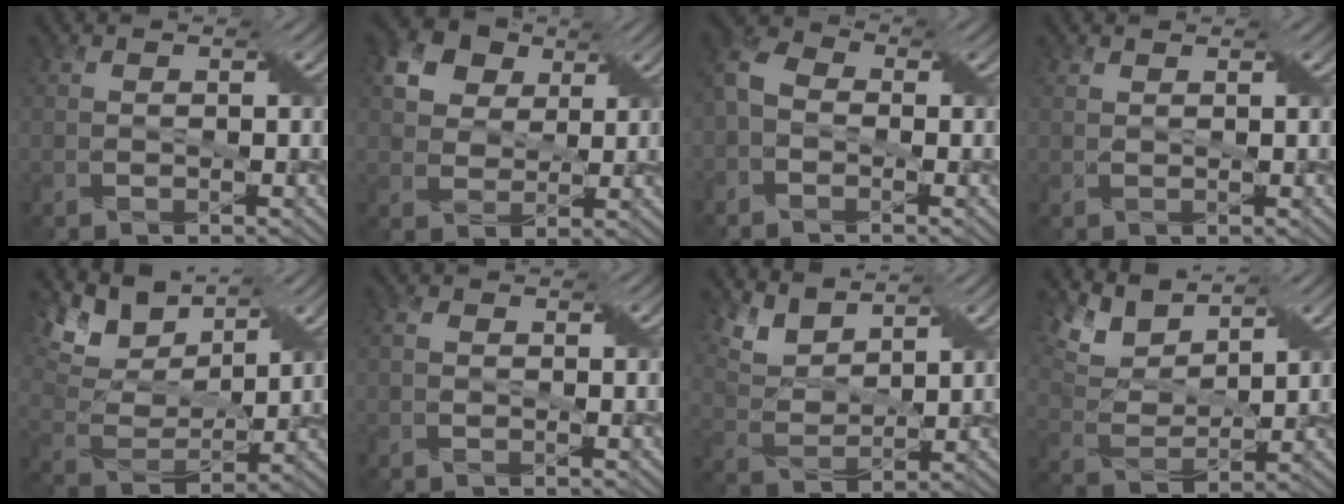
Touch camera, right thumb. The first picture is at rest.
{"total": 8.7, "force": [4.5, 6.3, 4.0], "torque": [-0.126, 0.019, 0.078]}
{"total": 5.0, "force": [-1.5, 3.7, 2.9], "torque": [-0.075, 0.004, -0.043]}
{"total": 0.7, "force": [0.6, 0.1, 0.1], "torque": [-0.006, 0.001, 0.014]}
{"total": 11.3, "force": [7.9, 5.1, 6.3], "torque": [-0.169, 0.014, 0.133]}
{"total": 1.3, "force": [-0.2, 1.1, 0.8], "torque": [-0.017, 0.005, -0.005]}
{"total": 5.9, "force": [4.7, 2.2, 2.9], "torque": [-0.080, 0.004, 0.095]}
{"total": 7.8, "force": [6.0, 2.9, 4.1], "torque": [-0.105, 0.010, 0.115]}